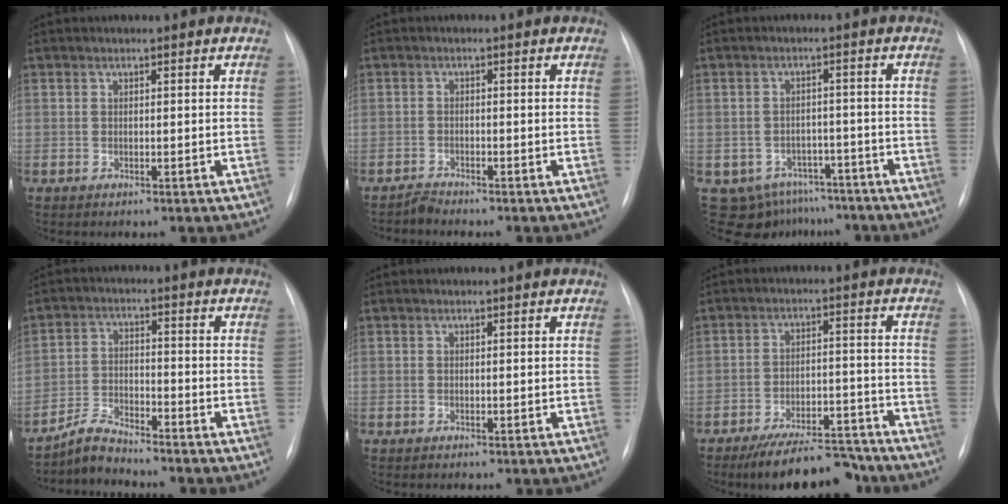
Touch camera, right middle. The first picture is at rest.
{"total": 1.5, "force": [-1.4, -0.1, -0.3], "torque": [0.006, -0.006, -0.028]}
{"total": 9.2, "force": [-7.3, 5.6, 1.0], "torque": [-0.012, 0.017, -0.089]}
{"total": 4.7, "force": [-4.7, 0.4, 0.5], "torque": [-0.014, -0.010, -0.089]}
{"total": 0.0}
{"total": 12.2, "force": [-10.7, 3.2, 4.9], "torque": [-0.067, 0.016, -0.164]}